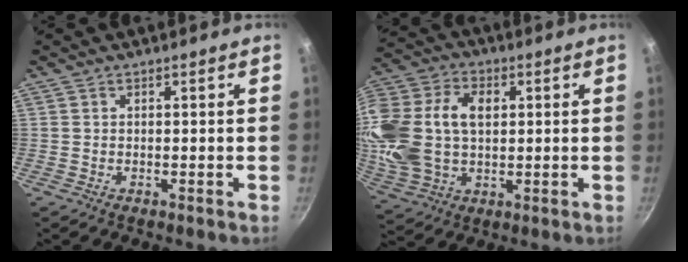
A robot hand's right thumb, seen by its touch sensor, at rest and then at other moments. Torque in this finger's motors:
{"motor_torque": [1.77, 1.79, 0.23, -0.11, 0.63]}